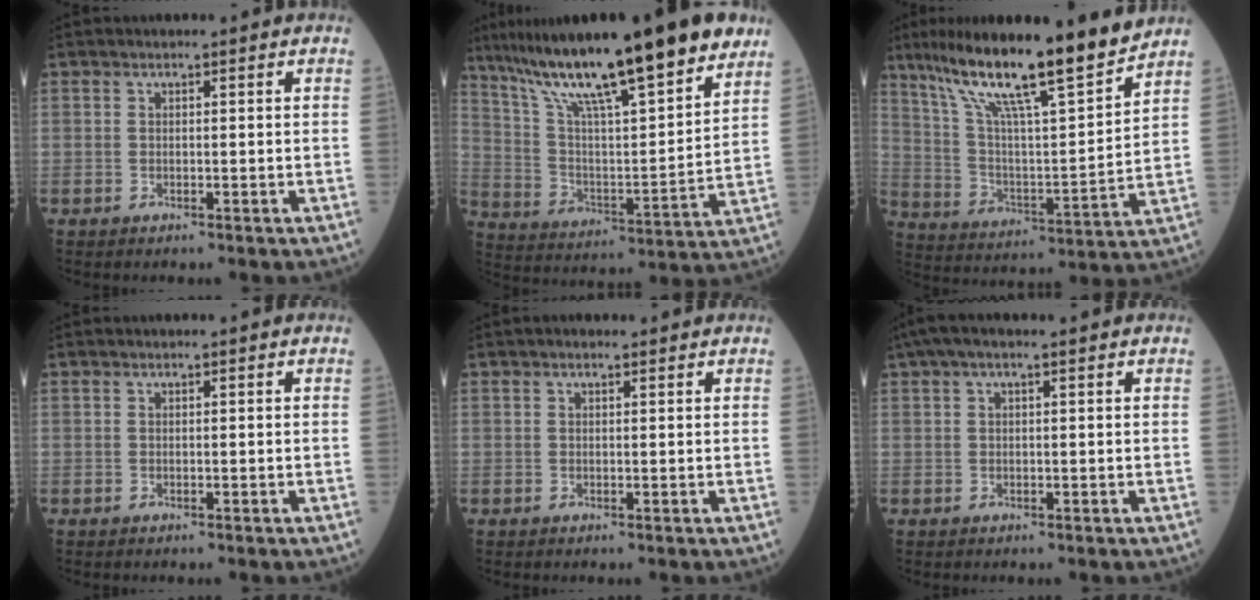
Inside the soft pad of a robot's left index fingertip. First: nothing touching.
{"total": 24.3, "force": [18.1, 2.2, 16.1], "torque": [-0.270, 0.008, 0.295]}
{"total": 17.5, "force": [14.1, 0.7, 10.4], "torque": [-0.179, 0.001, 0.244]}
{"total": 0.0}
{"total": 1.0, "force": [0.8, 0.3, 0.6], "torque": [-0.018, 0.008, 0.011]}
{"total": 5.6, "force": [3.7, 1.0, 4.1], "torque": [-0.081, 0.045, 0.063]}